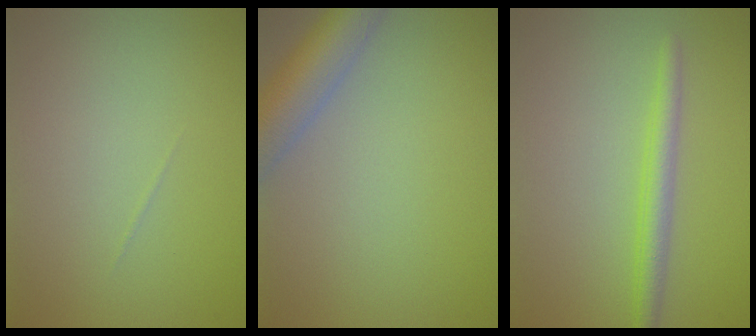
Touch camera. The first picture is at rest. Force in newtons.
{"total": 5.6, "press": 5.6, "slide": 0.3}
{"total": 2.4, "press": 2.4, "slide": 0.1}